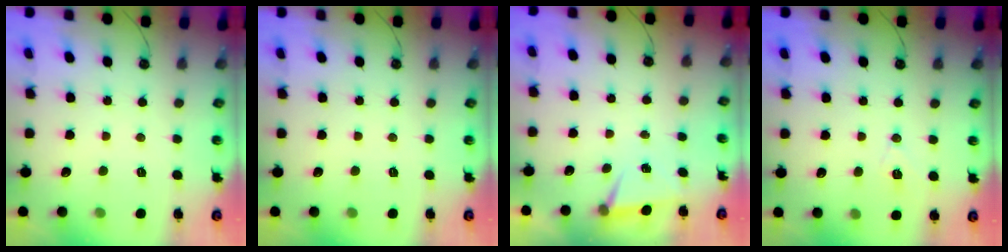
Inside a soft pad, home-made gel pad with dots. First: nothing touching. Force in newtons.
{"total": 0.0}
{"total": 4.7, "press": 1.3, "slide": 4.5}
{"total": 6.8, "press": 5.7, "slide": 3.7}